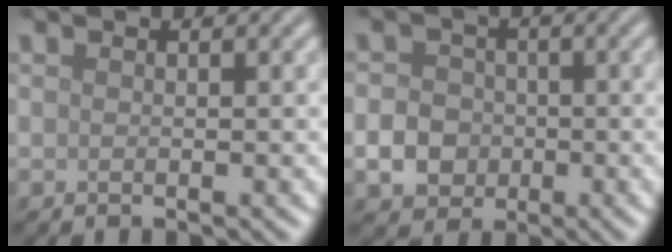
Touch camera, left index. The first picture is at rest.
{"total": 3.4, "force": [-0.8, 3.0, 1.3], "torque": [-0.019, 0.002, -0.019]}